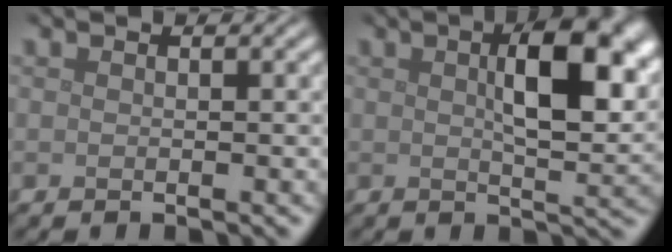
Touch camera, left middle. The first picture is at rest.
{"total": 9.0, "force": [2.3, 3.4, 8.0], "torque": [-0.120, 0.006, 0.037]}